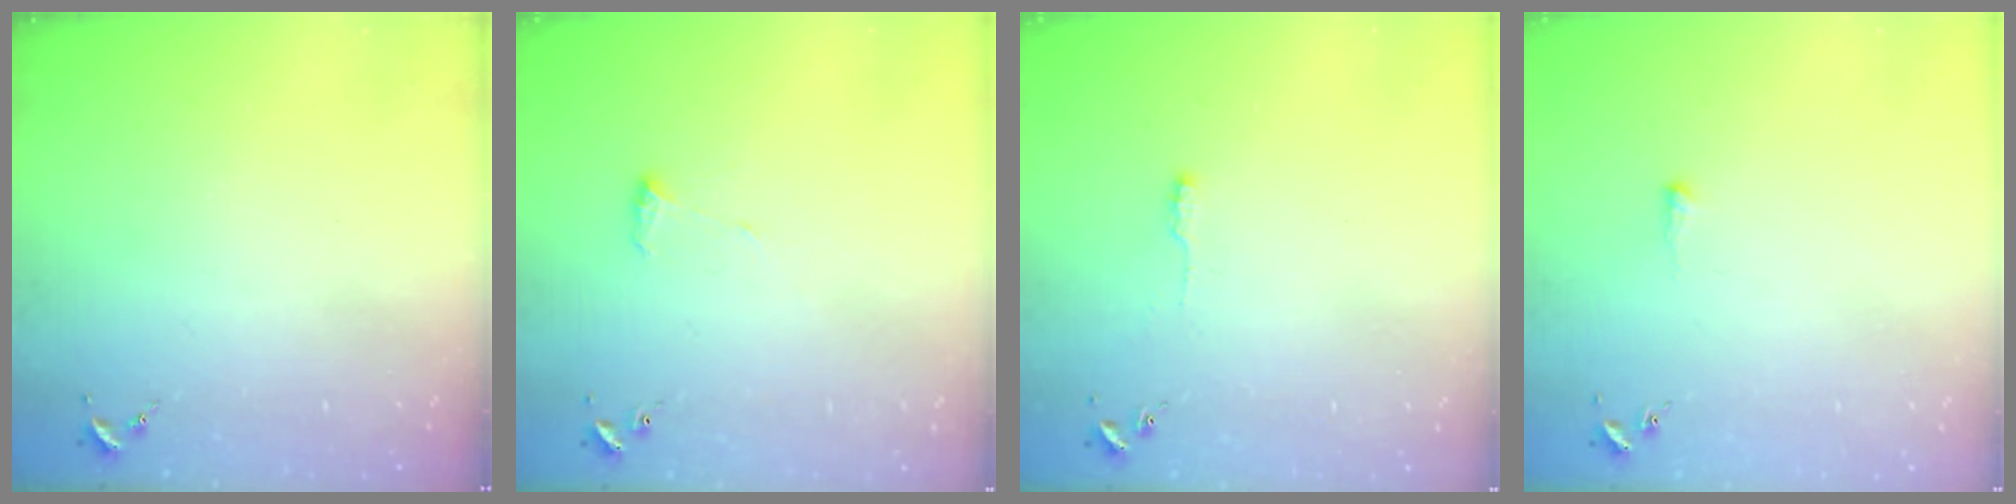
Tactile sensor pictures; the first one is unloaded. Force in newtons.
{"total": 6.1, "press": 6.0, "slide": 0.9}
{"total": 4.8, "press": 4.7, "slide": 0.7}
{"total": 2.9, "press": 2.8, "slide": 0.5}